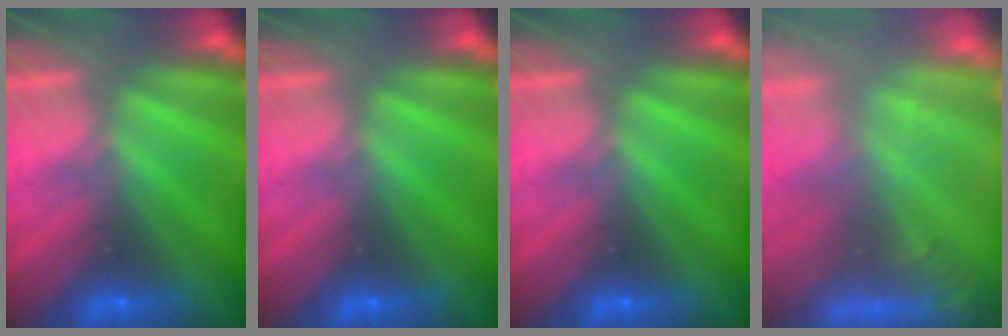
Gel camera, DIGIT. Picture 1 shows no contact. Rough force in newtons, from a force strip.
{"total": 0.0}
{"total": 0.0}
{"total": 6.1}